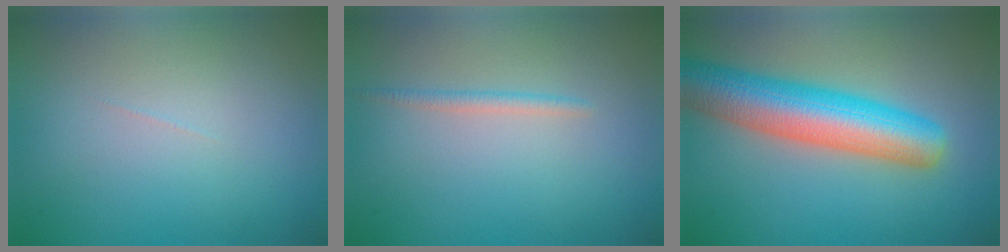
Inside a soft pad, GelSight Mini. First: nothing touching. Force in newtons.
{"total": 1.0, "press": 1.0, "slide": 0.1}
{"total": 8.6, "press": 8.6, "slide": 0.2}